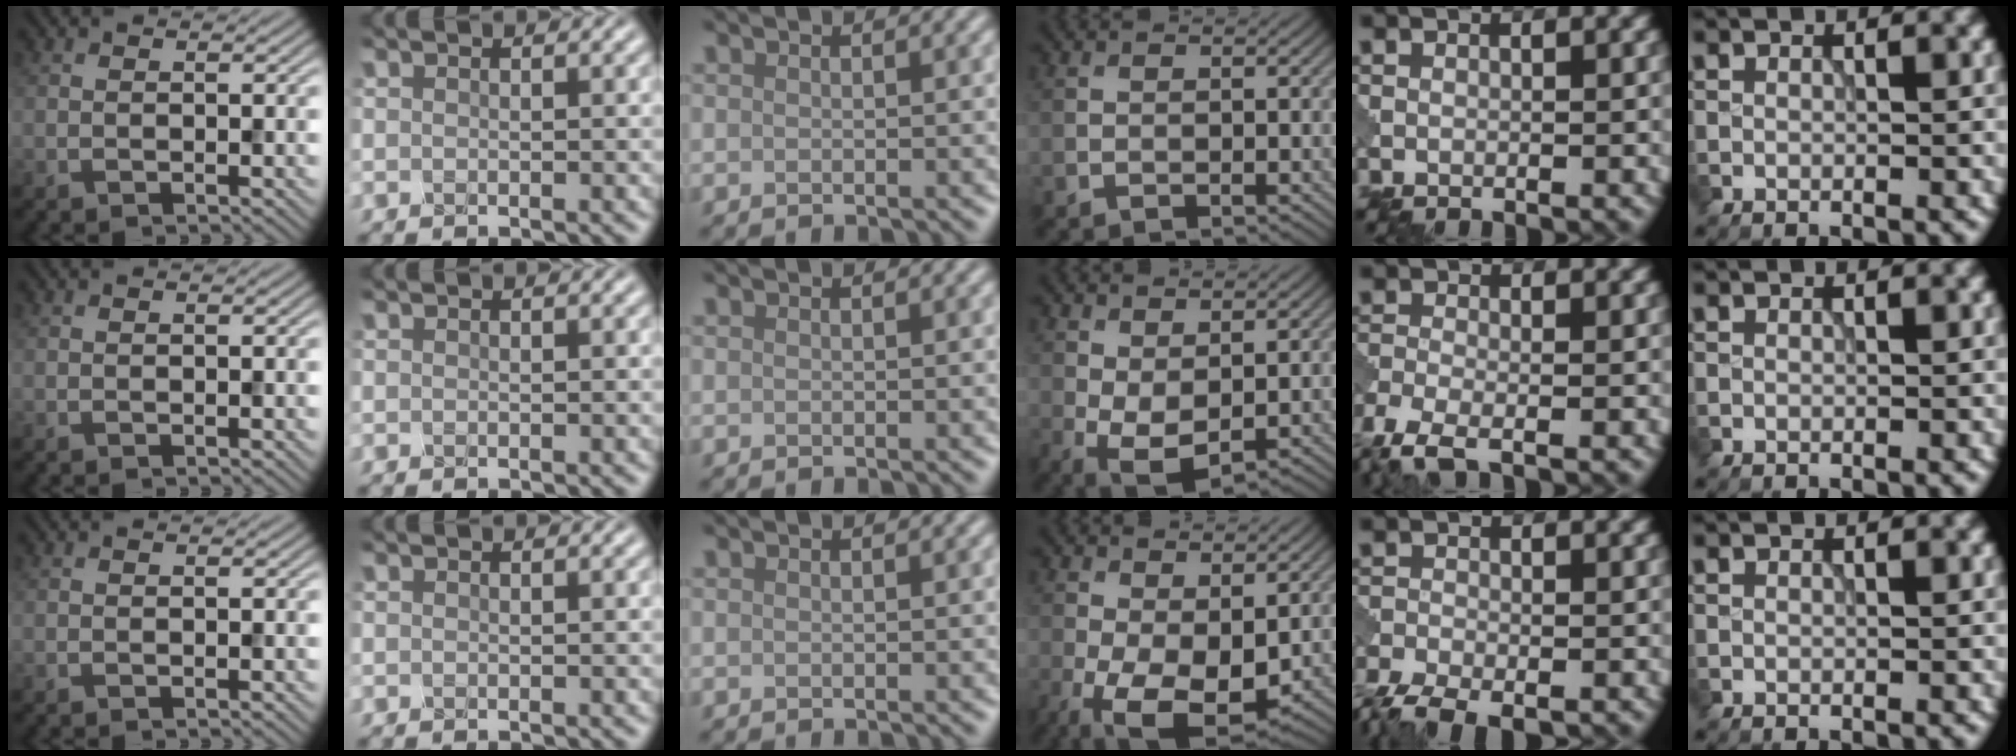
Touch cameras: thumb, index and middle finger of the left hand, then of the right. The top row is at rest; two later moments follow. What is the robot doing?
{"motion": "squeeze", "object": "foam earplug"}